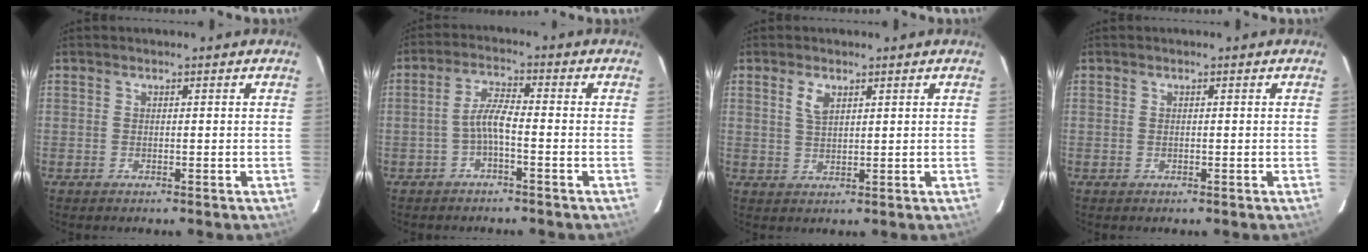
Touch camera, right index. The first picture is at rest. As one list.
[{"total": 3.8, "force": [-1.8, 0.5, 3.4], "torque": [-0.074, 0.011, -0.036]}, {"total": 2.9, "force": [1.5, 1.4, 2.1], "torque": [-0.040, 0.002, 0.030]}, {"total": 0.0}]